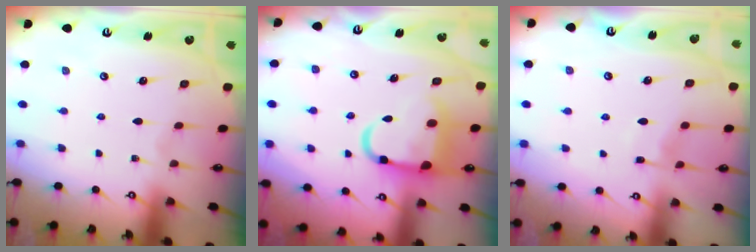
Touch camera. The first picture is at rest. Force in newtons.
{"total": 10.5, "press": 10.4, "slide": 1.2}
{"total": 4.5, "press": 4.5, "slide": 0.5}